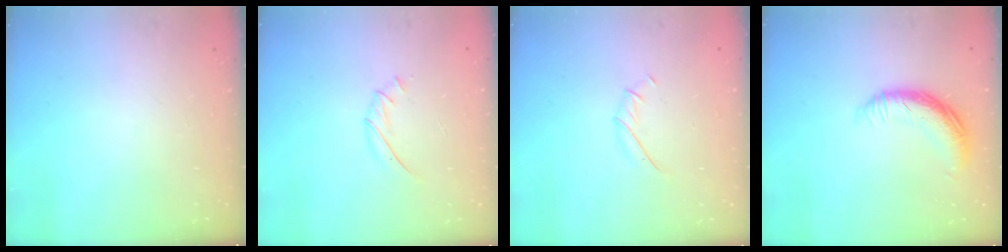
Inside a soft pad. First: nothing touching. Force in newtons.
{"total": 6.4, "press": 6.2, "slide": 1.8}
{"total": 4.6, "press": 4.5, "slide": 0.9}
{"total": 12.0, "press": 12.0, "slide": 0.6}